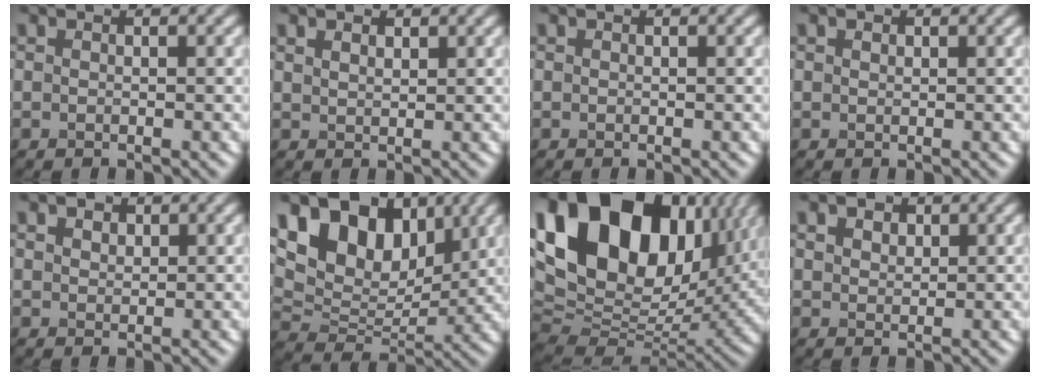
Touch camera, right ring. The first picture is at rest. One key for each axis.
{"total": 1.3, "fx": 1.0, "fy": 0.6, "fz": 0.6, "tx": -0.014, "ty": 0.000, "tz": 0.021}
{"total": 0.0}
{"total": 0.5, "fx": 0.3, "fy": 0.4, "fz": 0.2, "tx": -0.005, "ty": 0.001, "tz": 0.005}
{"total": 2.1, "fx": 1.3, "fy": 1.3, "fz": 1.0, "tx": -0.015, "ty": 0.010, "tz": 0.008}
{"total": 12.6, "fx": 5.9, "fy": 7.8, "fz": 7.8, "tx": -0.146, "ty": 0.020, "tz": 0.091}
{"total": 21.4, "fx": 8.8, "fy": 13.5, "fz": 14.1, "tx": -0.295, "ty": 0.047, "tz": 0.163}
{"total": 3.1, "fx": 1.9, "fy": 1.9, "fz": 1.6, "tx": -0.029, "ty": 0.016, "tz": 0.015}